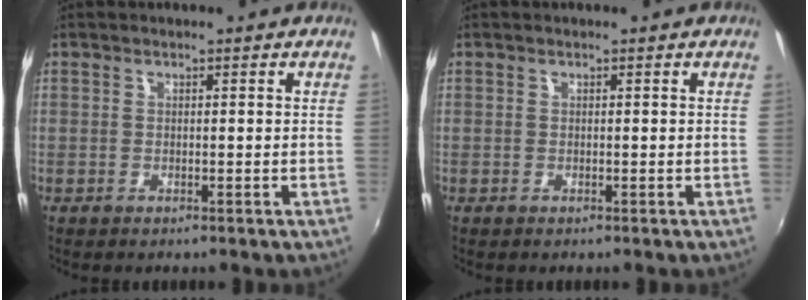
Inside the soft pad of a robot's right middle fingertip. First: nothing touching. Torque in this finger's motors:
{"motor_torque": [-0.01, -0.01, -0.01, -0.01]}